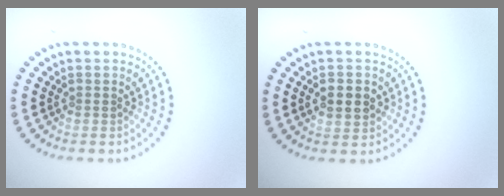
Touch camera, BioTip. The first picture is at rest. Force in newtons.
{"total": 2.7, "press": 2.7, "slide": 0.5}